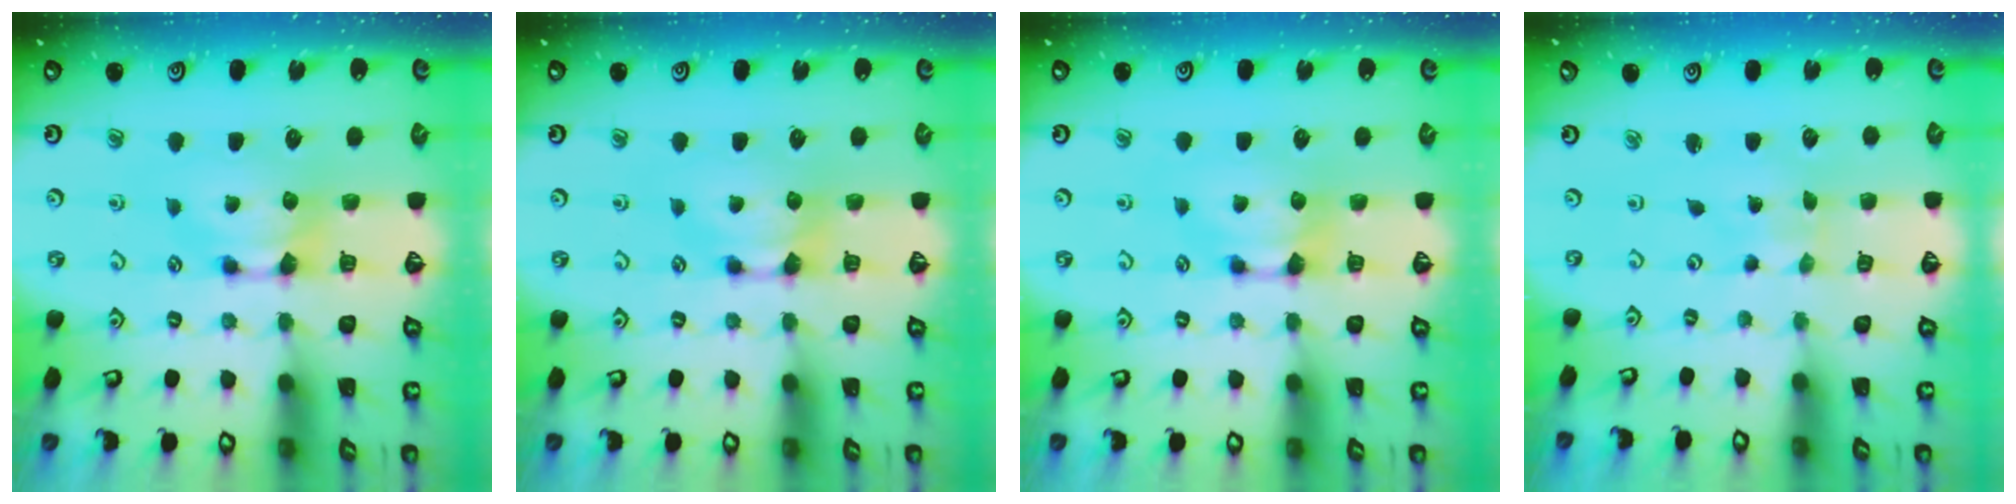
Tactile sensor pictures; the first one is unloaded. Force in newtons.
{"total": 0.0}
{"total": 0.5, "press": 0.3, "slide": 0.4}
{"total": 5.4, "press": 5.4, "slide": 0.2}